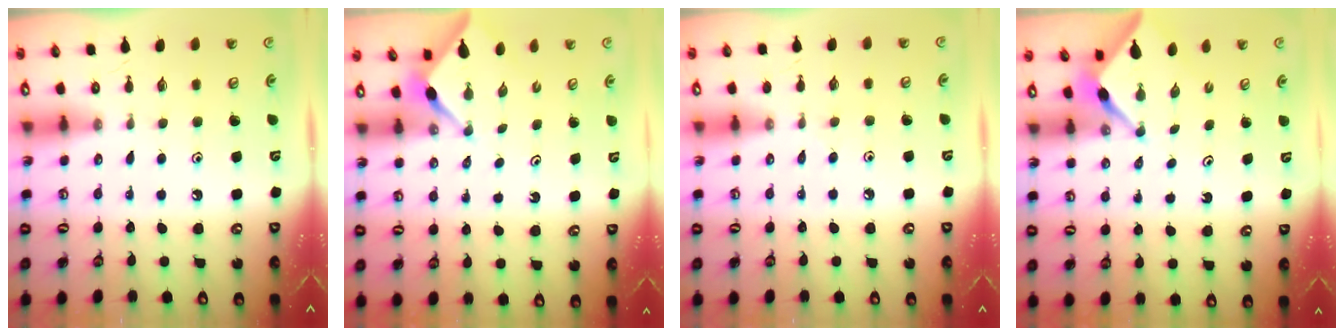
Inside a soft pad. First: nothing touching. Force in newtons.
{"total": 2.9, "press": 2.9, "slide": 0.2}
{"total": 2.9, "press": 2.8, "slide": 0.4}
{"total": 3.2, "press": 3.2, "slide": 0.3}